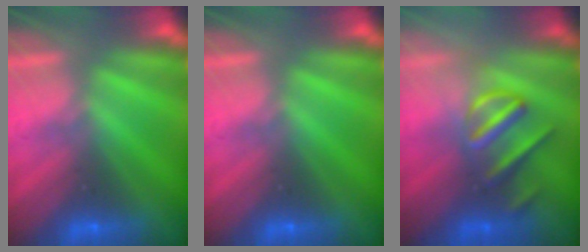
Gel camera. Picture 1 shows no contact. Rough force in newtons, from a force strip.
{"total": 0.0}
{"total": 3.0}